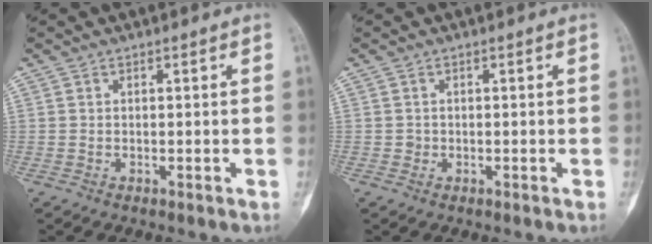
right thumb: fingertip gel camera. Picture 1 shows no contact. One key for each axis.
{"total": 0.7, "fx": -0.2, "fy": 0.7, "fz": 0.1, "tx": 0.007, "ty": 0.004, "tz": -0.004}